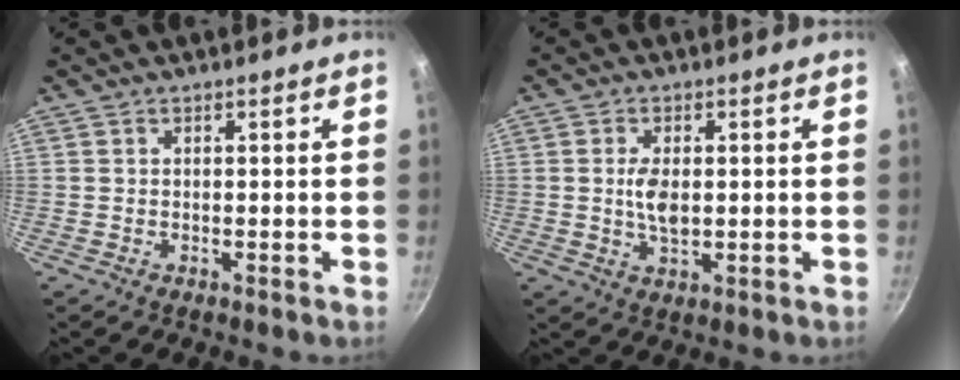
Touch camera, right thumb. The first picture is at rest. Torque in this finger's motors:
{"motor_torque": [0.32, 0.17, 1.01, 0.34, 0.28]}